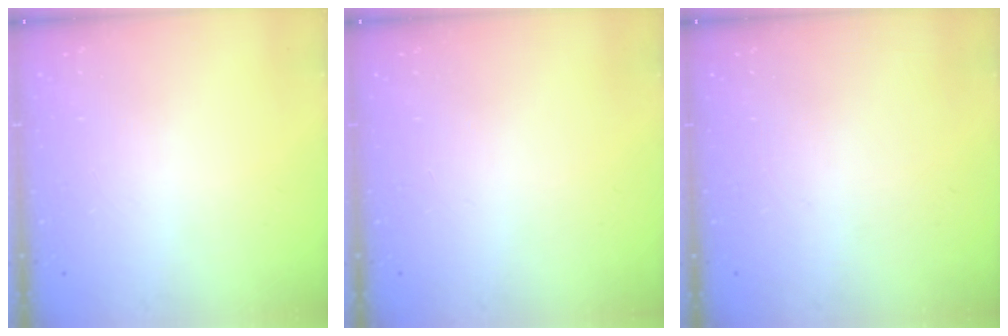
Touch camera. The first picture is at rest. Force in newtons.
{"total": 0.0}
{"total": 0.0}